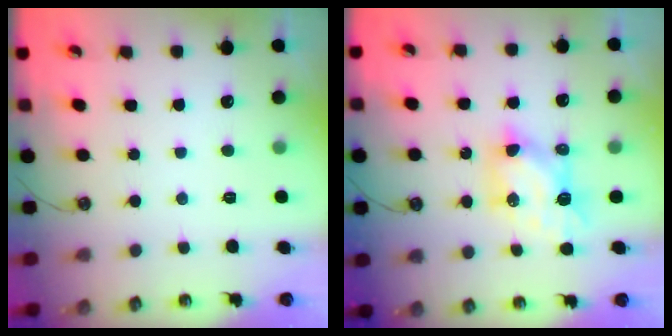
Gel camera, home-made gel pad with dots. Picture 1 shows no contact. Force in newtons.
{"total": 7.1, "press": 7.1, "slide": 0.8}